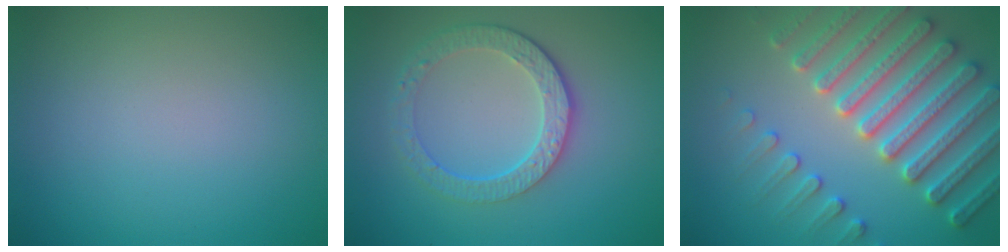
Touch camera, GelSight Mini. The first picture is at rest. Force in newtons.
{"total": 4.5, "press": 3.4, "slide": 3.0}
{"total": 7.7, "press": 7.4, "slide": 1.9}